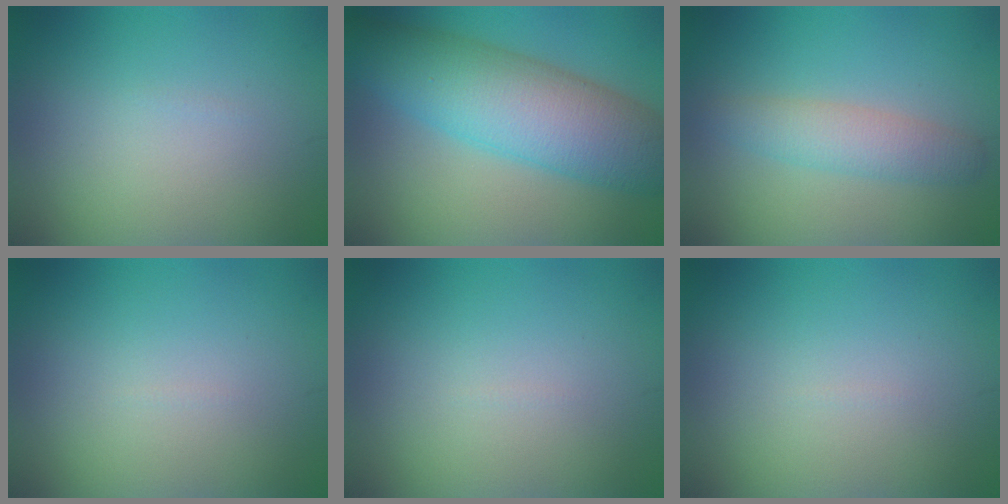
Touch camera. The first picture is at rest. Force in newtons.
{"total": 9.6, "press": 9.6, "slide": 0.0}
{"total": 3.0, "press": 3.0, "slide": 0.1}
{"total": 0.0}
{"total": 0.0}
{"total": 0.0}